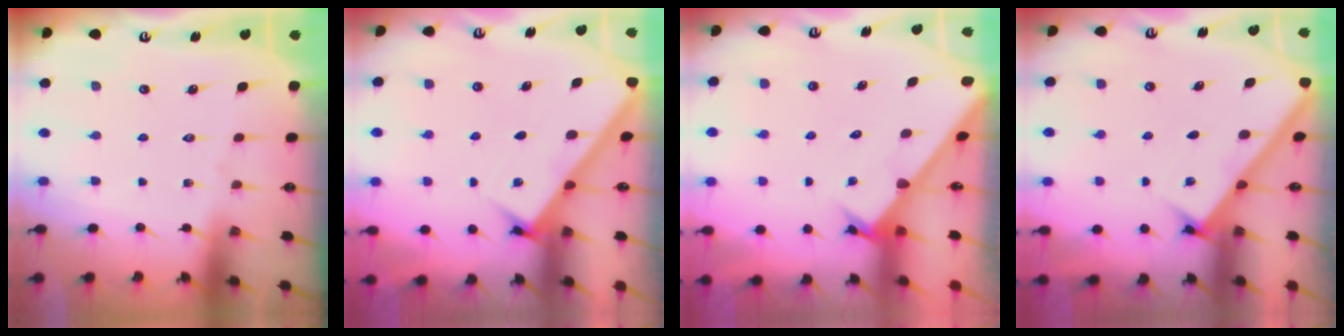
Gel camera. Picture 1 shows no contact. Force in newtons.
{"total": 3.0, "press": 3.0, "slide": 0.2}
{"total": 2.4, "press": 2.4, "slide": 0.1}
{"total": 2.6, "press": 2.6, "slide": 0.3}